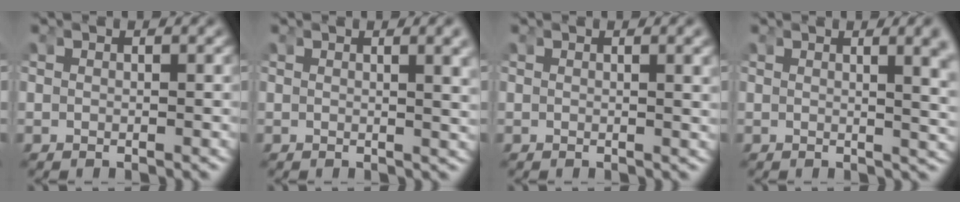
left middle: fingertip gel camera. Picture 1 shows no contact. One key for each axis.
{"total": 2.3, "fx": 1.0, "fy": -0.3, "fz": 2.0, "tx": -0.018, "ty": 0.003, "tz": 0.015}
{"total": 0.9, "fx": 0.4, "fy": -0.4, "fz": 0.7, "tx": -0.008, "ty": -0.001, "tz": 0.007}
{"total": 3.7, "fx": 1.5, "fy": 0.2, "fz": 3.4, "tx": -0.031, "ty": 0.004, "tz": 0.019}